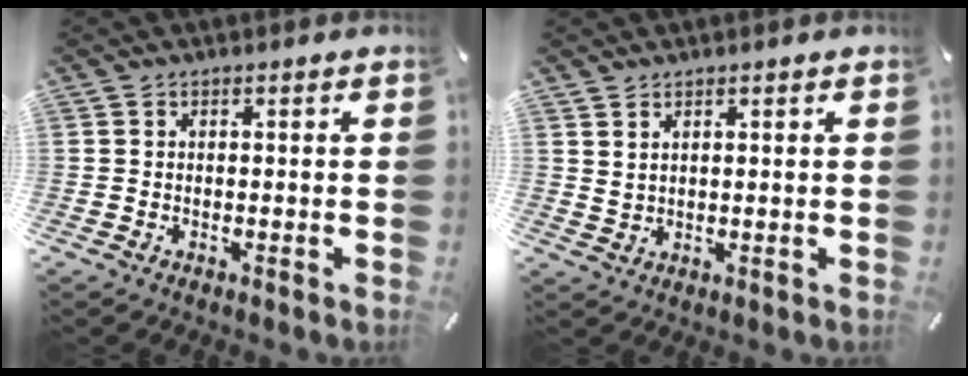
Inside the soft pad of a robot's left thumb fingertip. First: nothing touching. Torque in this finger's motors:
{"motor_torque": [0.23, -0.11, -0.17, -0.28, 0.01]}